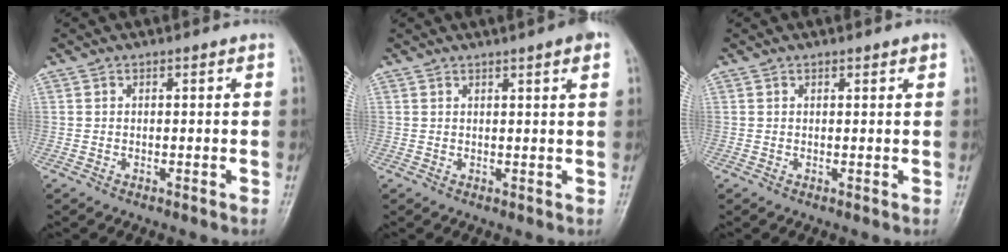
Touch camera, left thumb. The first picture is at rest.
{"total": 4.3, "force": [2.7, 0.3, 3.4], "torque": [-0.041, 0.007, 0.034]}
{"total": 1.0, "force": [0.7, 0.3, 0.6], "torque": [-0.006, -0.003, 0.010]}